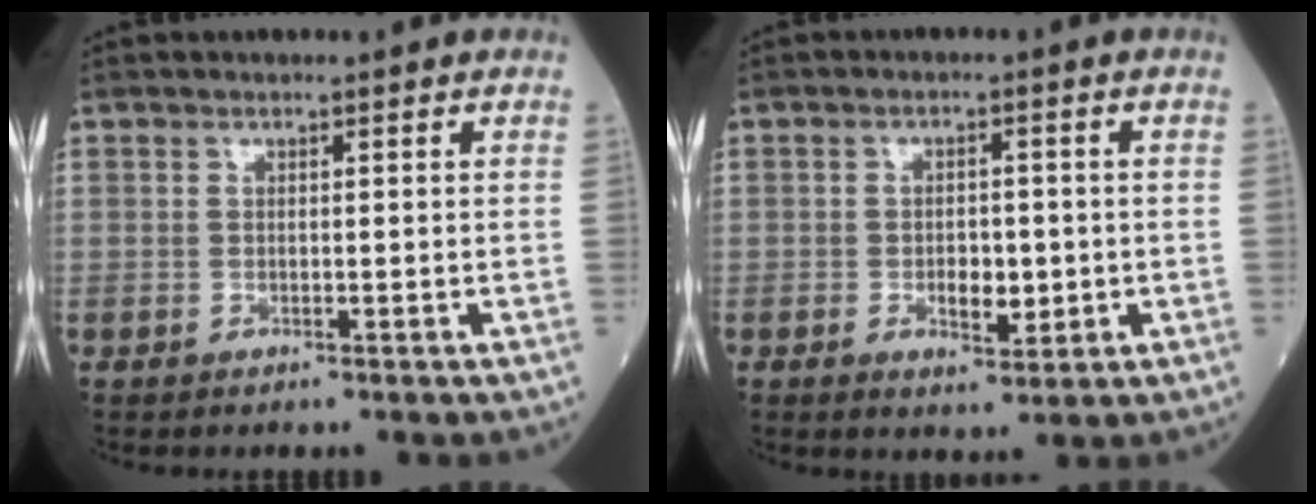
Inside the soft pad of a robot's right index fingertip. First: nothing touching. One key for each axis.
{"total": 4.6, "fx": -1.0, "fy": 2.3, "fz": 3.9, "tx": -0.062, "ty": -0.002, "tz": -0.008}